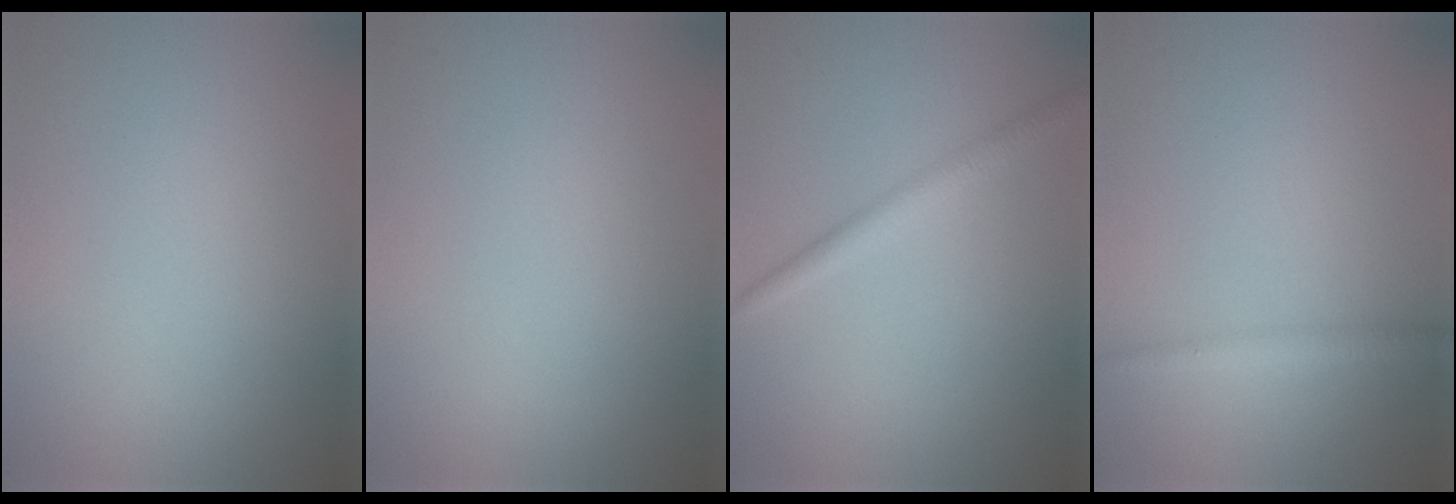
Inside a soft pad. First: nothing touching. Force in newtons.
{"total": 0.0}
{"total": 2.1, "press": 2.1, "slide": 0.0}
{"total": 1.4, "press": 1.4, "slide": 0.1}